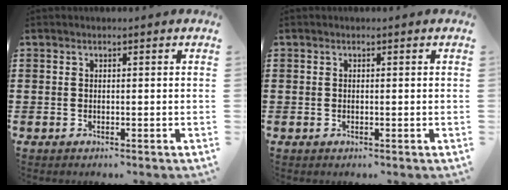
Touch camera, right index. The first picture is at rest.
{"total": 0.0}